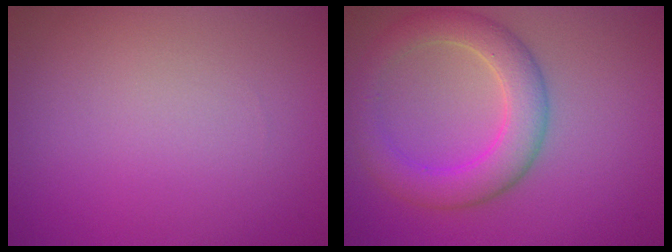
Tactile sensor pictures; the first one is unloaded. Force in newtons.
{"total": 4.8, "press": 4.8, "slide": 0.1}